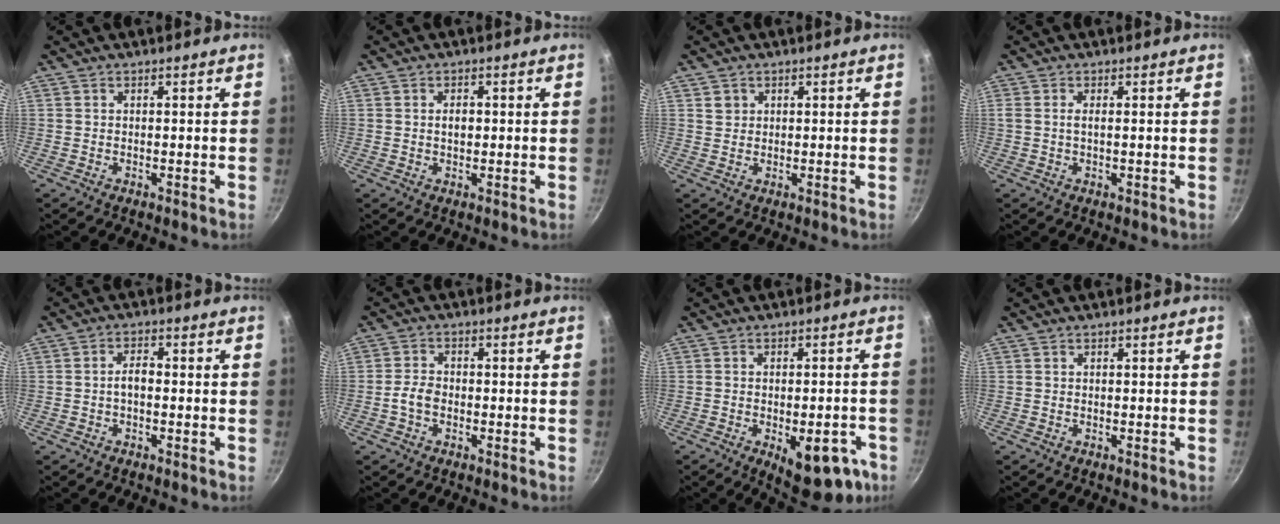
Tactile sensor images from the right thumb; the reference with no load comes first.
{"total": 2.2, "force": [0.1, 1.5, 1.7], "torque": [-0.020, 0.005, 0.002]}
{"total": 1.9, "force": [0.8, 1.7, 0.4], "torque": [0.003, 0.006, 0.013]}
{"total": 1.4, "force": [0.1, 0.4, 1.3], "torque": [-0.028, 0.000, 0.000]}
{"total": 2.9, "force": [-0.6, 1.6, 2.4], "torque": [-0.034, 0.017, -0.012]}
{"total": 3.4, "force": [-1.1, 2.4, 2.2], "torque": [-0.042, 0.019, -0.025]}
{"total": 13.1, "force": [-5.1, 6.1, 10.3], "torque": [-0.087, 0.013, -0.055]}
{"total": 0.0}